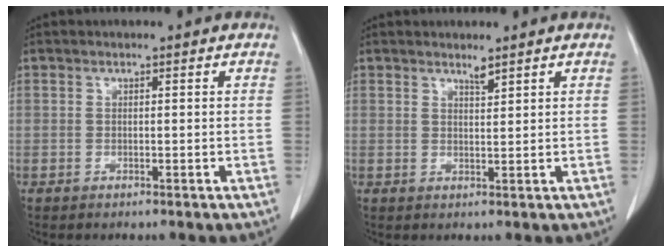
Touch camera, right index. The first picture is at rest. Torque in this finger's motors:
{"motor_torque": [0.09, -0.04, 0.00, 0.01]}